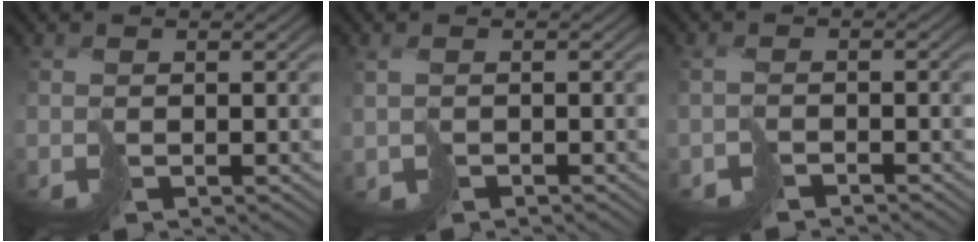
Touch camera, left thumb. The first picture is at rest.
{"total": 1.9, "force": [-0.3, 1.5, 1.2], "torque": [-0.036, -0.009, -0.006]}
{"total": 2.1, "force": [-1.6, 0.9, 1.0], "torque": [-0.021, 0.001, -0.038]}